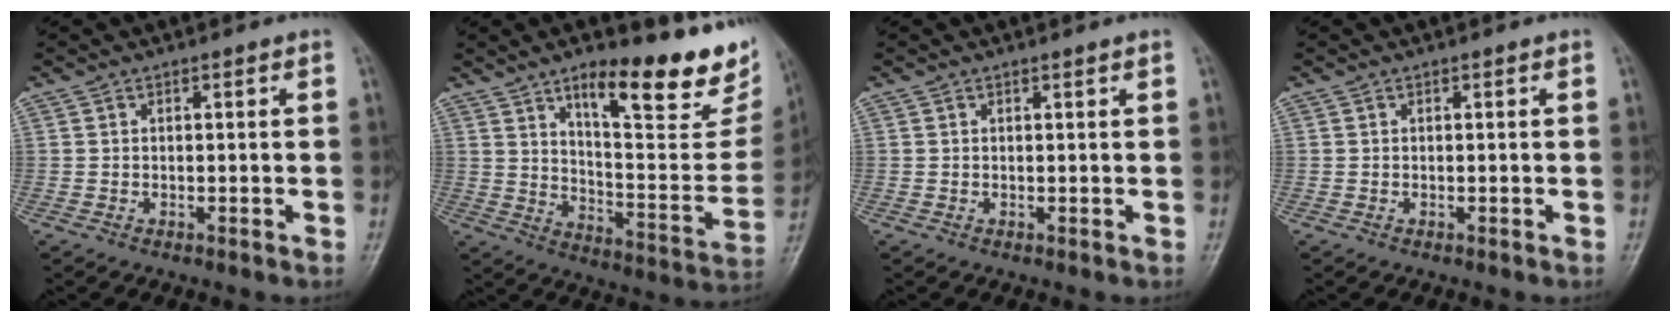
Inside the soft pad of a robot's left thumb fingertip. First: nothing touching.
{"total": 23.7, "force": [15.4, 7.2, 16.6], "torque": [-0.180, -0.076, 0.231]}
{"total": 0.6, "force": [0.5, -0.1, 0.3], "torque": [-0.012, -0.004, 0.011]}
{"total": 0.0}